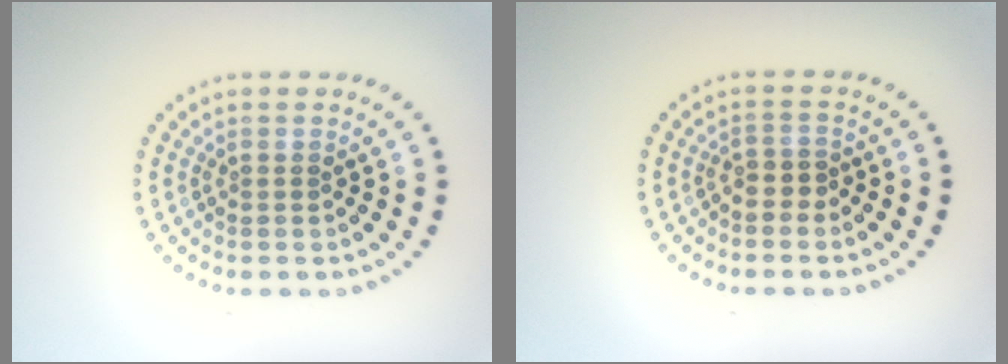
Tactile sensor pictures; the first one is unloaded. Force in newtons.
{"total": 1.4, "press": 1.1, "slide": 0.9}